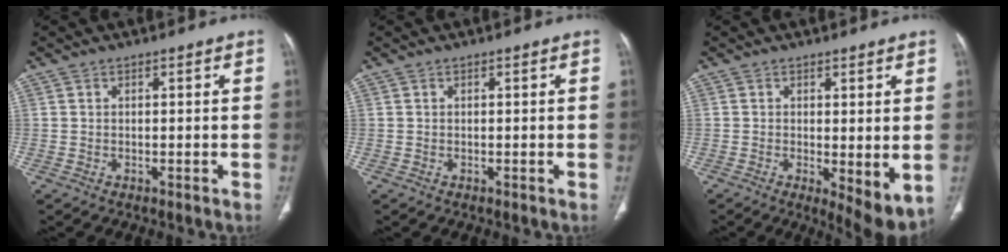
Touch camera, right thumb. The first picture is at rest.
{"total": 0.0}
{"total": 6.9, "force": [-0.6, 2.5, 6.4], "torque": [-0.092, -0.021, -0.005]}